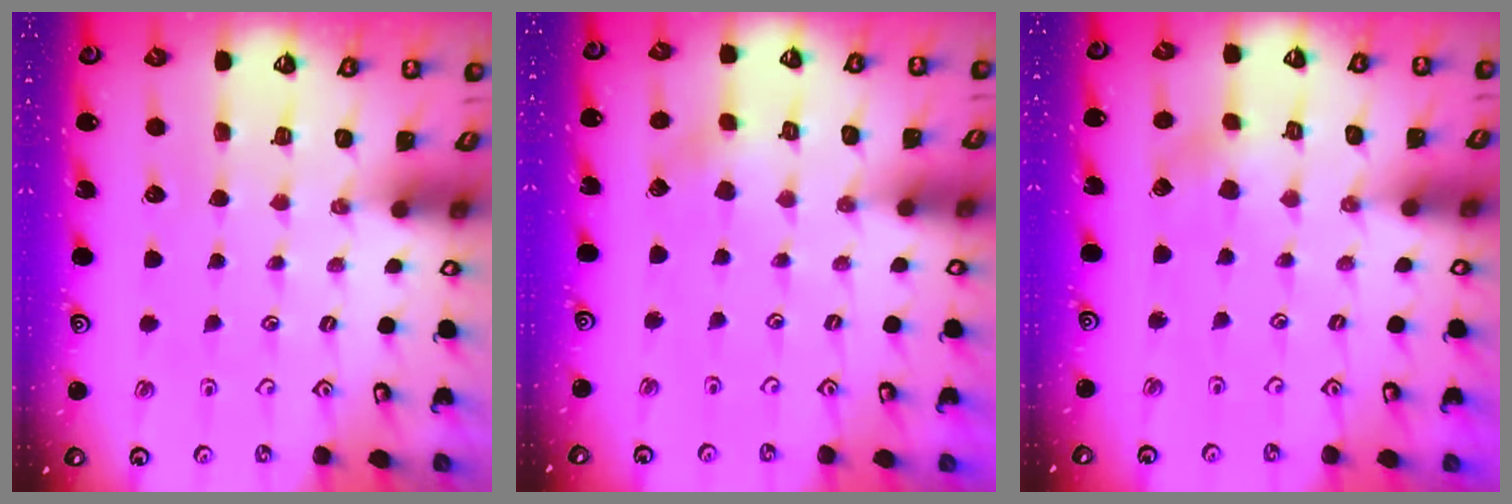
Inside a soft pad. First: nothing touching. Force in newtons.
{"total": 2.6, "press": 2.6, "slide": 0.2}
{"total": 2.8, "press": 2.8, "slide": 0.5}